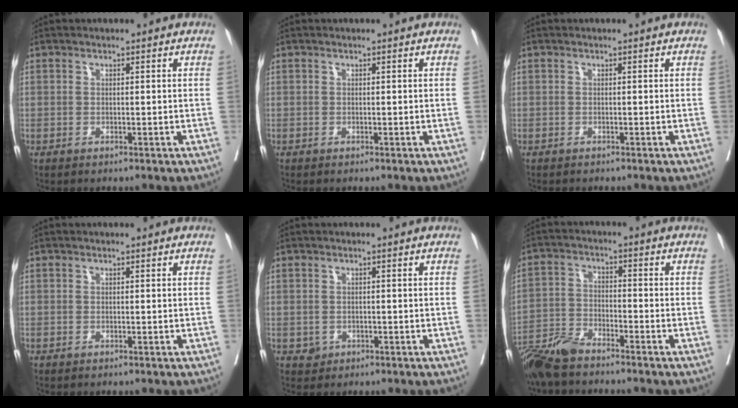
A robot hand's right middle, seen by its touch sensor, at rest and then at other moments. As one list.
[{"total": 0.0}, {"total": 0.7, "force": [-0.7, 0.1, 0.2], "torque": [-0.010, -0.003, -0.012]}, {"total": 0.0}, {"total": 1.3, "force": [-0.4, 1.1, 0.3], "torque": [0.000, 0.004, -0.003]}, {"total": 6.8, "force": [-6.1, 1.1, 2.8], "torque": [-0.057, -0.018, -0.119]}]